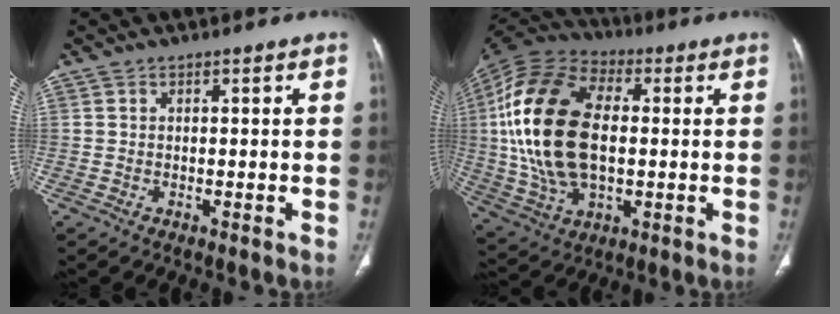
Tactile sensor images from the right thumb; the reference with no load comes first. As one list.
[{"total": 24.0, "force": [1.3, 14.0, 19.5], "torque": [-0.395, 0.006, 0.025]}]